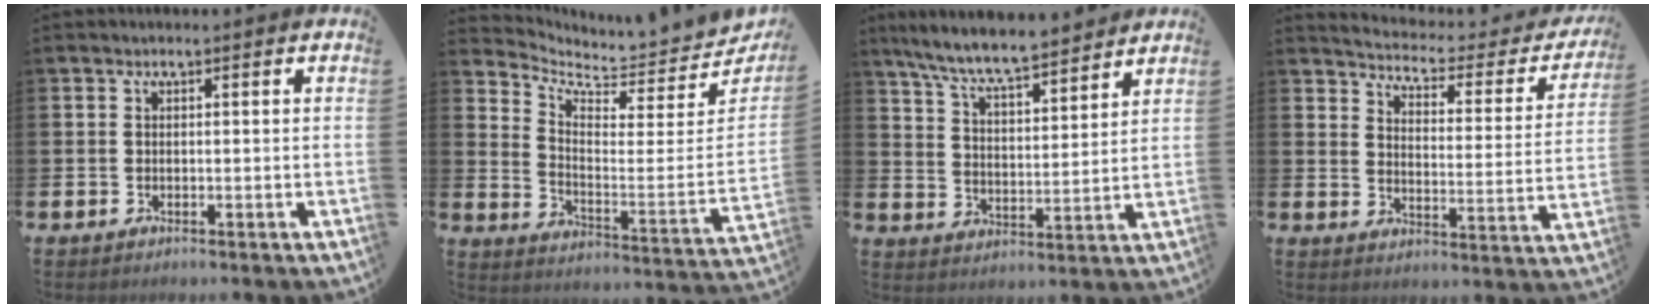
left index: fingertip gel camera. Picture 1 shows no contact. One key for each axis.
{"total": 6.2, "fx": 6.0, "fy": 1.2, "fz": 0.9, "tx": -0.042, "ty": -0.068, "tz": 0.099}
{"total": 7.9, "fx": 7.5, "fy": 0.6, "fz": 2.5, "tx": -0.077, "ty": -0.049, "tz": 0.132}
{"total": 4.2, "fx": 3.9, "fy": 1.2, "fz": 1.1, "tx": -0.037, "ty": -0.037, "tz": 0.057}